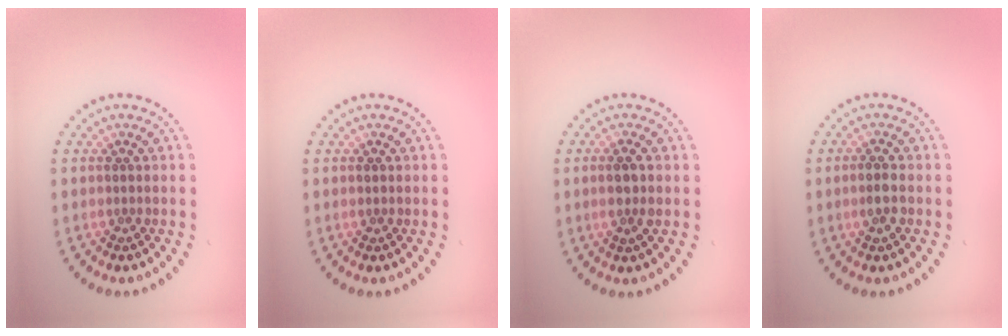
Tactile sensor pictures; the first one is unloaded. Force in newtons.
{"total": 0.8, "press": 0.7, "slide": 0.1}
{"total": 2.1, "press": 1.9, "slide": 0.9}
{"total": 1.6, "press": 1.6, "slide": 0.4}